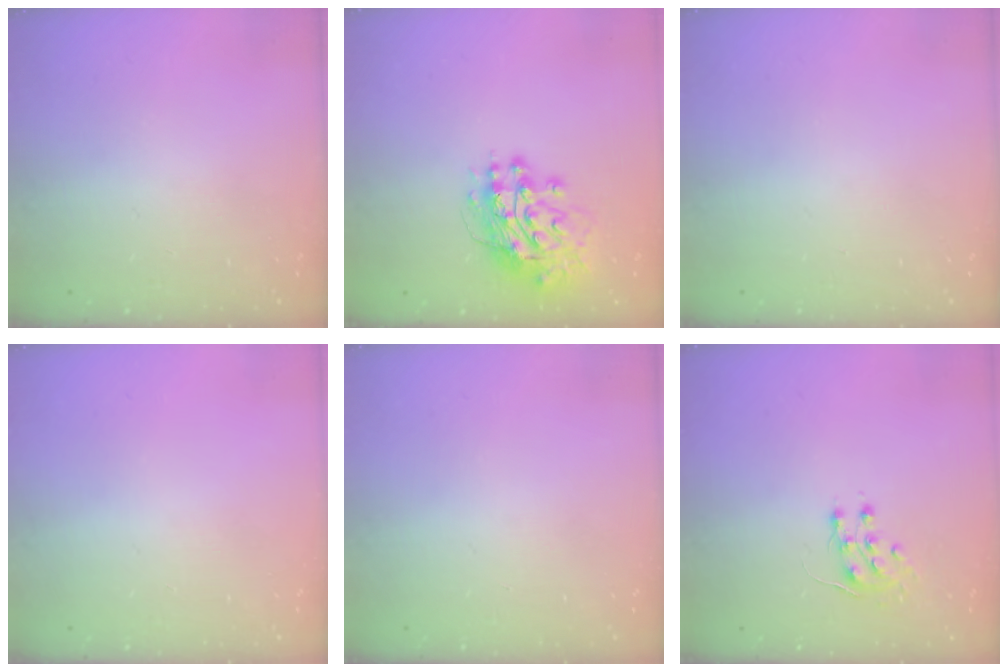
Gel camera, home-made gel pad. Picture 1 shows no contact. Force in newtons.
{"total": 13.6, "press": 13.6, "slide": 1.4}
{"total": 0.6, "press": 0.0, "slide": 0.6}
{"total": 0.0}
{"total": 0.0}
{"total": 7.4, "press": 7.4, "slide": 0.7}